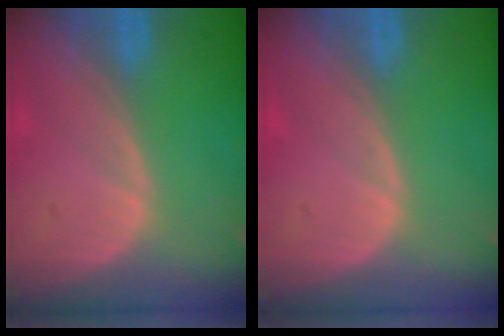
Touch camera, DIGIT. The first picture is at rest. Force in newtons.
{"total": 0.0}